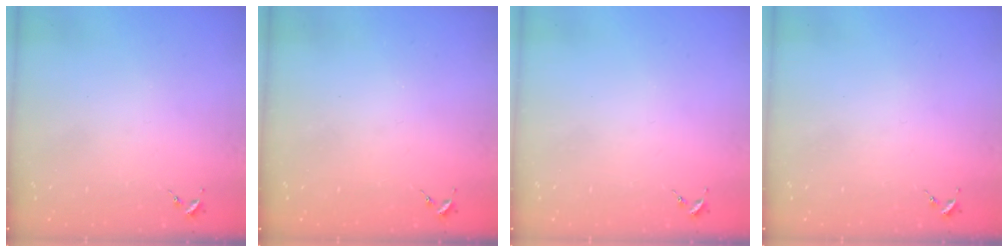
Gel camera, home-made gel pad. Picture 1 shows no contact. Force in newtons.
{"total": 0.8, "press": 0.8, "slide": 0.0}
{"total": 0.0}
{"total": 0.0}